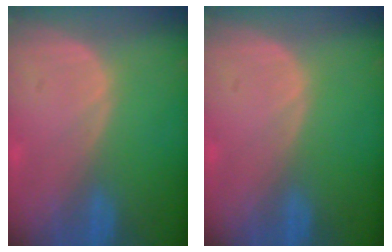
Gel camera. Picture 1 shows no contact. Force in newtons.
{"total": 0.0}